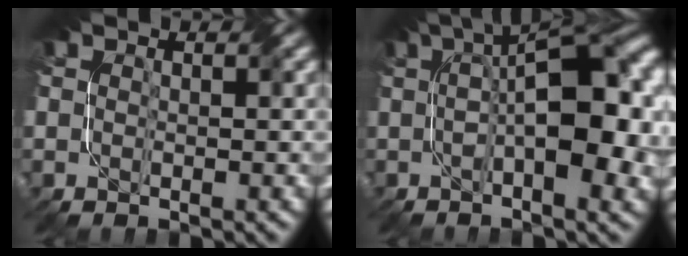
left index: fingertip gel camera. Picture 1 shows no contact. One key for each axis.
{"total": 12.3, "fx": 0.9, "fy": 4.7, "fz": 11.3, "tx": -0.162, "ty": 0.009, "tz": 0.018}